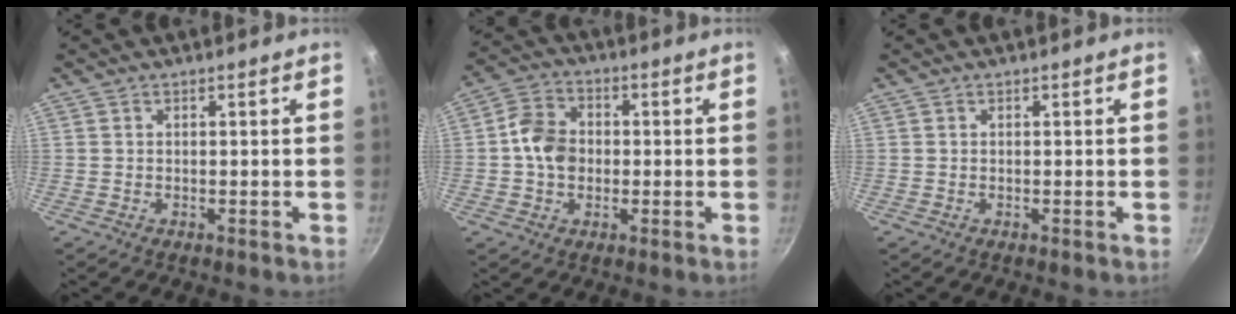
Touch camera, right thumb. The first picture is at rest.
{"total": 8.1, "force": [-0.3, 6.5, 4.9], "torque": [-0.065, 0.021, -0.020]}
{"total": 0.0}